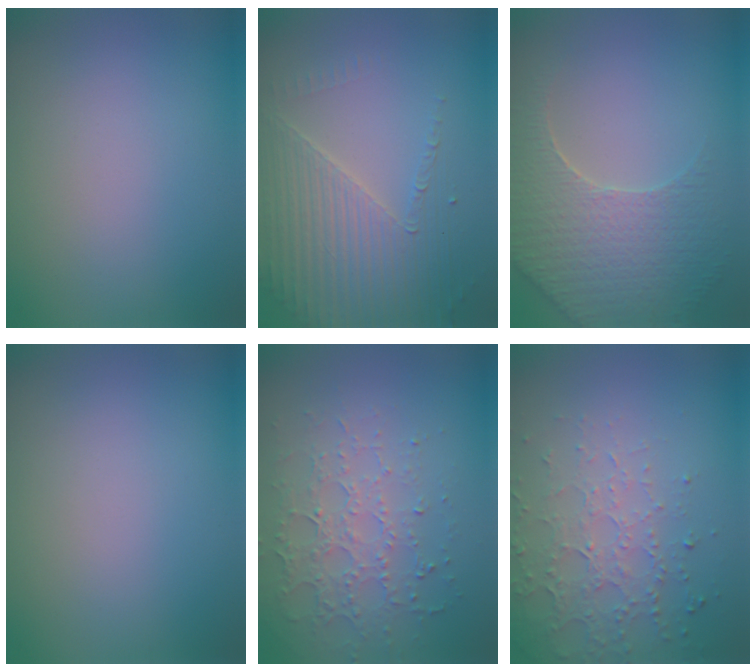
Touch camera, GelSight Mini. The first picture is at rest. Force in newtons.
{"total": 4.5, "press": 3.9, "slide": 2.2}
{"total": 5.1, "press": 4.6, "slide": 2.1}
{"total": 0.0}
{"total": 3.5, "press": 3.4, "slide": 1.0}
{"total": 4.7, "press": 3.4, "slide": 3.3}